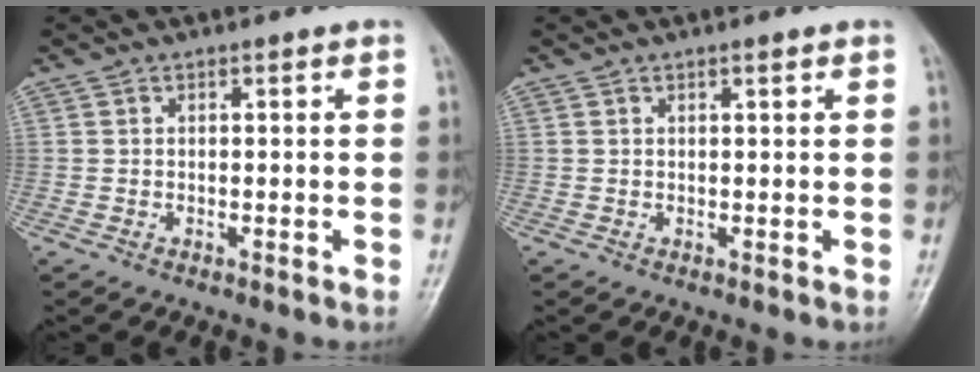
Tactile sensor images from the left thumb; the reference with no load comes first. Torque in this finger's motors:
{"motor_torque": [-0.08, -0.07, -0.17, -0.16, 0.05]}